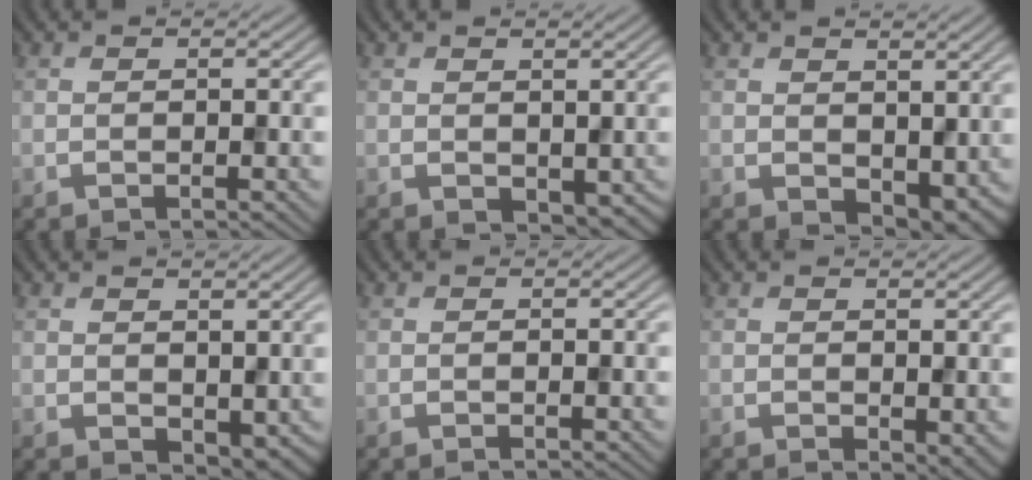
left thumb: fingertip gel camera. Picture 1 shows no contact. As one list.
[{"total": 2.0, "force": [0.6, 1.4, 1.4], "torque": [-0.027, -0.010, 0.017]}, {"total": 4.3, "force": [1.2, 2.8, 2.9], "torque": [-0.054, -0.015, 0.028]}, {"total": 2.5, "force": [0.9, 1.6, 1.7], "torque": [-0.032, -0.010, 0.022]}, {"total": 0.0}, {"total": 2.1, "force": [-0.2, 1.2, 1.7], "torque": [-0.026, -0.008, 0.001]}]